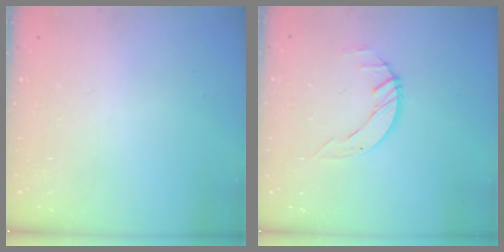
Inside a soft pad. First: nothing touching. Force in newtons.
{"total": 2.9, "press": 2.8, "slide": 0.3}